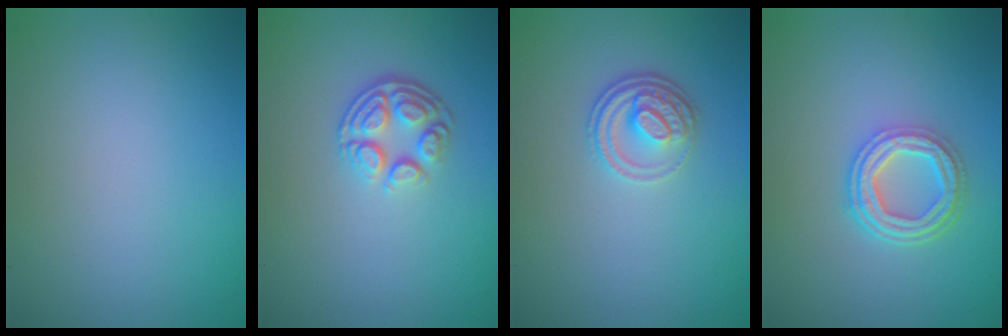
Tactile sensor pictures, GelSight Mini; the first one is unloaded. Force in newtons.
{"total": 3.6, "press": 2.6, "slide": 2.4}
{"total": 2.8, "press": 2.3, "slide": 1.7}
{"total": 4.3, "press": 3.3, "slide": 2.8}